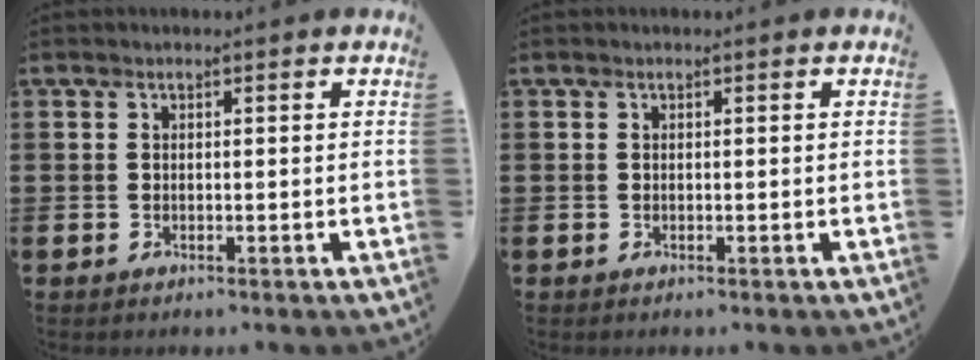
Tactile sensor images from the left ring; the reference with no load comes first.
{"total": 0.0}